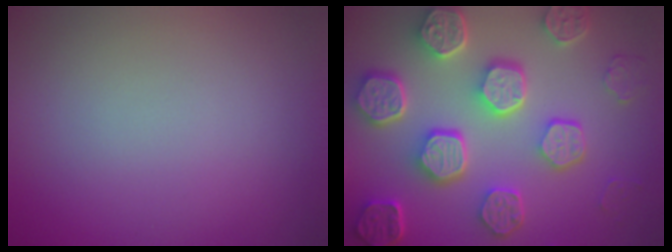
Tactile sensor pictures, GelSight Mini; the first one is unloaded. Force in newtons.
{"total": 8.5, "press": 6.5, "slide": 5.5}